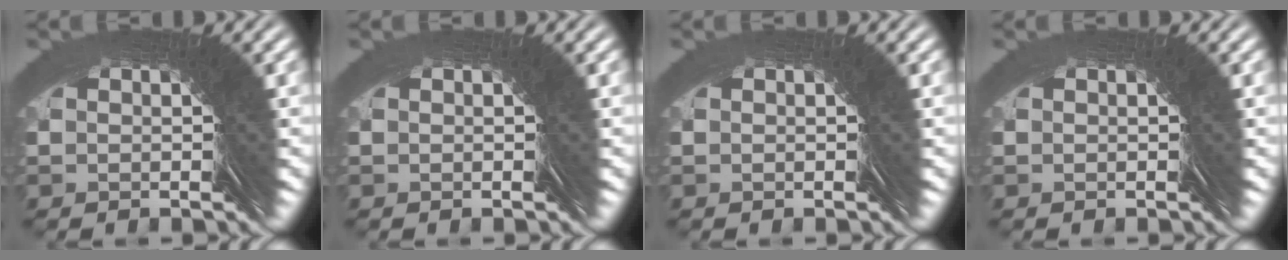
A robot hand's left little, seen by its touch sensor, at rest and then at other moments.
{"total": 0.0}
{"total": 0.0}
{"total": 0.0}